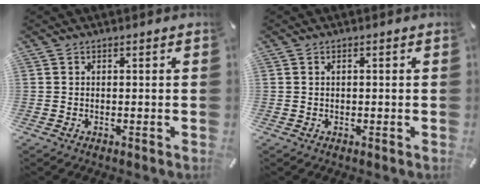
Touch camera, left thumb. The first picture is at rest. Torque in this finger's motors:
{"motor_torque": [-0.24, -0.41, -0.01, 0.23, 0.00]}